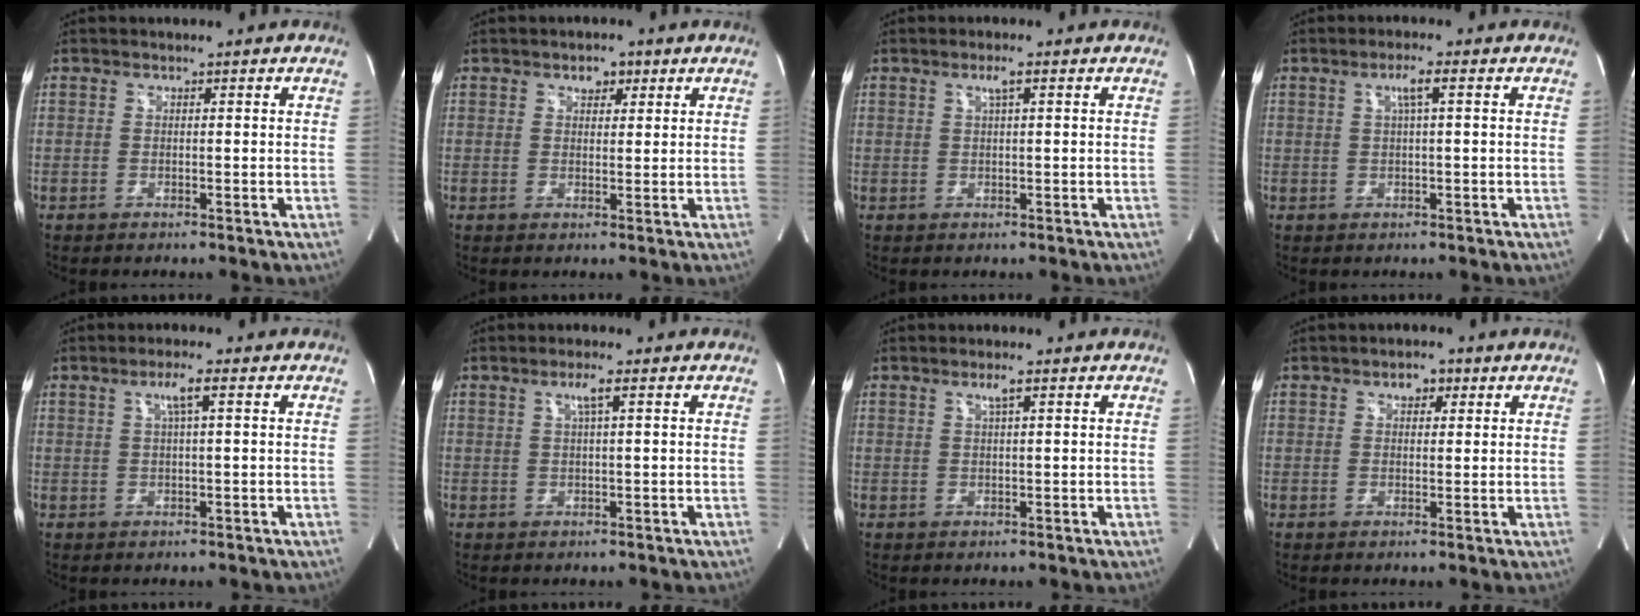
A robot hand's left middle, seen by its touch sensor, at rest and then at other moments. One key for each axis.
{"total": 2.5, "fx": 1.4, "fy": 1.5, "fz": 1.4, "tx": -0.020, "ty": 0.006, "tz": 0.022}
{"total": 1.7, "fx": 0.7, "fy": 0.0, "fz": 1.6, "tx": -0.030, "ty": 0.002, "tz": 0.012}
{"total": 2.7, "fx": 0.9, "fy": -0.1, "fz": 2.6, "tx": -0.049, "ty": 0.004, "tz": 0.016}
{"total": 3.1, "fx": 1.1, "fy": -0.1, "fz": 2.9, "tx": -0.056, "ty": 0.004, "tz": 0.021}
{"total": 2.4, "fx": 1.0, "fy": -0.1, "fz": 2.2, "tx": -0.043, "ty": 0.001, "tz": 0.018}
{"total": 1.7, "fx": 0.9, "fy": 0.0, "fz": 1.5, "tx": -0.027, "ty": -0.001, "tz": 0.016}
{"total": 2.7, "fx": 1.3, "fy": 1.6, "fz": 1.7, "tx": -0.027, "ty": 0.011, "tz": 0.020}